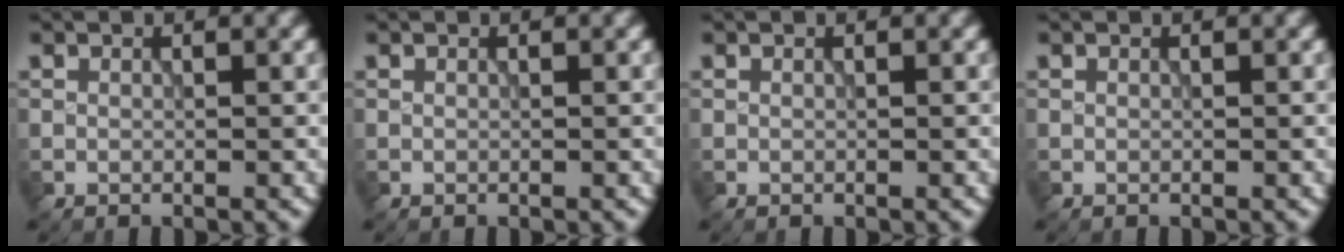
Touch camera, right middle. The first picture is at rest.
{"total": 0.0}
{"total": 0.0}
{"total": 0.0}